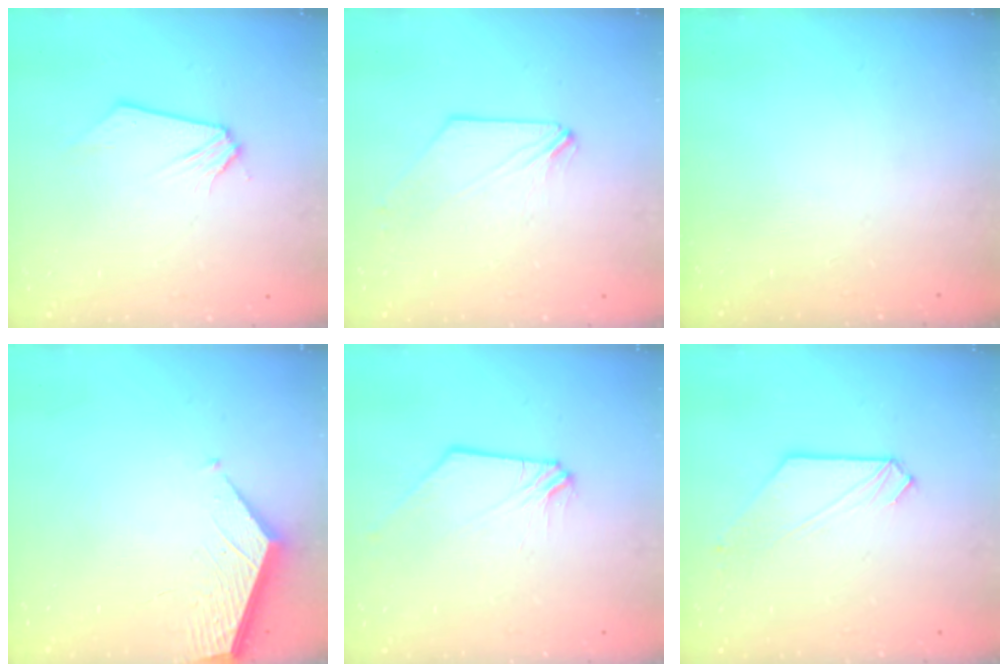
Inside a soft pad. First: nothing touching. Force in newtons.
{"total": 1.4, "press": 1.4, "slide": 0.2}
{"total": 0.0}
{"total": 2.1, "press": 2.1, "slide": 0.2}
{"total": 0.9, "press": 0.9, "slide": 0.1}
{"total": 1.8, "press": 1.8, "slide": 0.1}